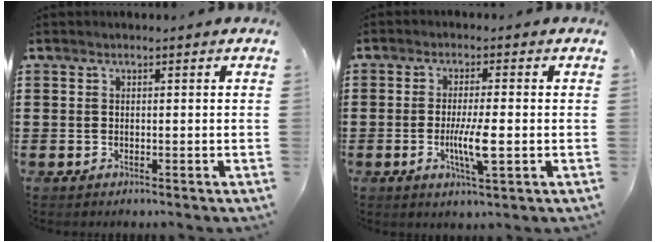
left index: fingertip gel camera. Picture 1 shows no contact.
{"total": 5.6, "force": [-1.0, 0.9, 5.5], "torque": [-0.107, -0.008, -0.021]}